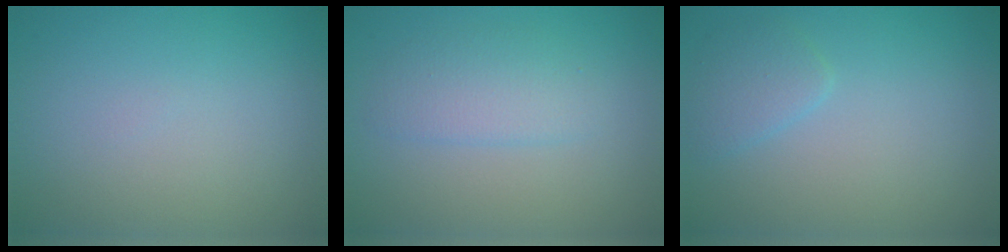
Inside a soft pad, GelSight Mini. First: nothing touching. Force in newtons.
{"total": 2.4, "press": 2.4, "slide": 0.0}
{"total": 1.8, "press": 1.8, "slide": 0.1}